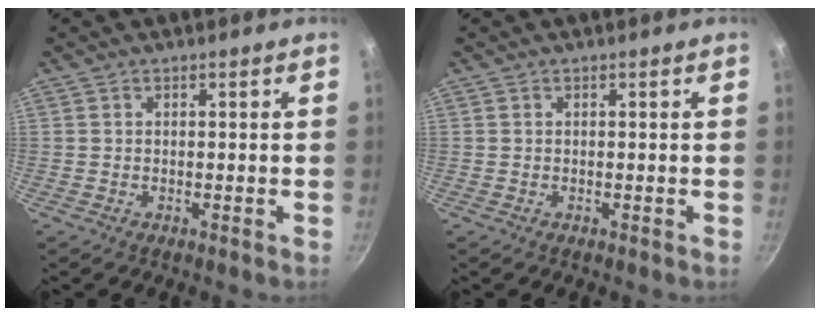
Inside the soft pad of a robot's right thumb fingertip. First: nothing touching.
{"total": 0.0}